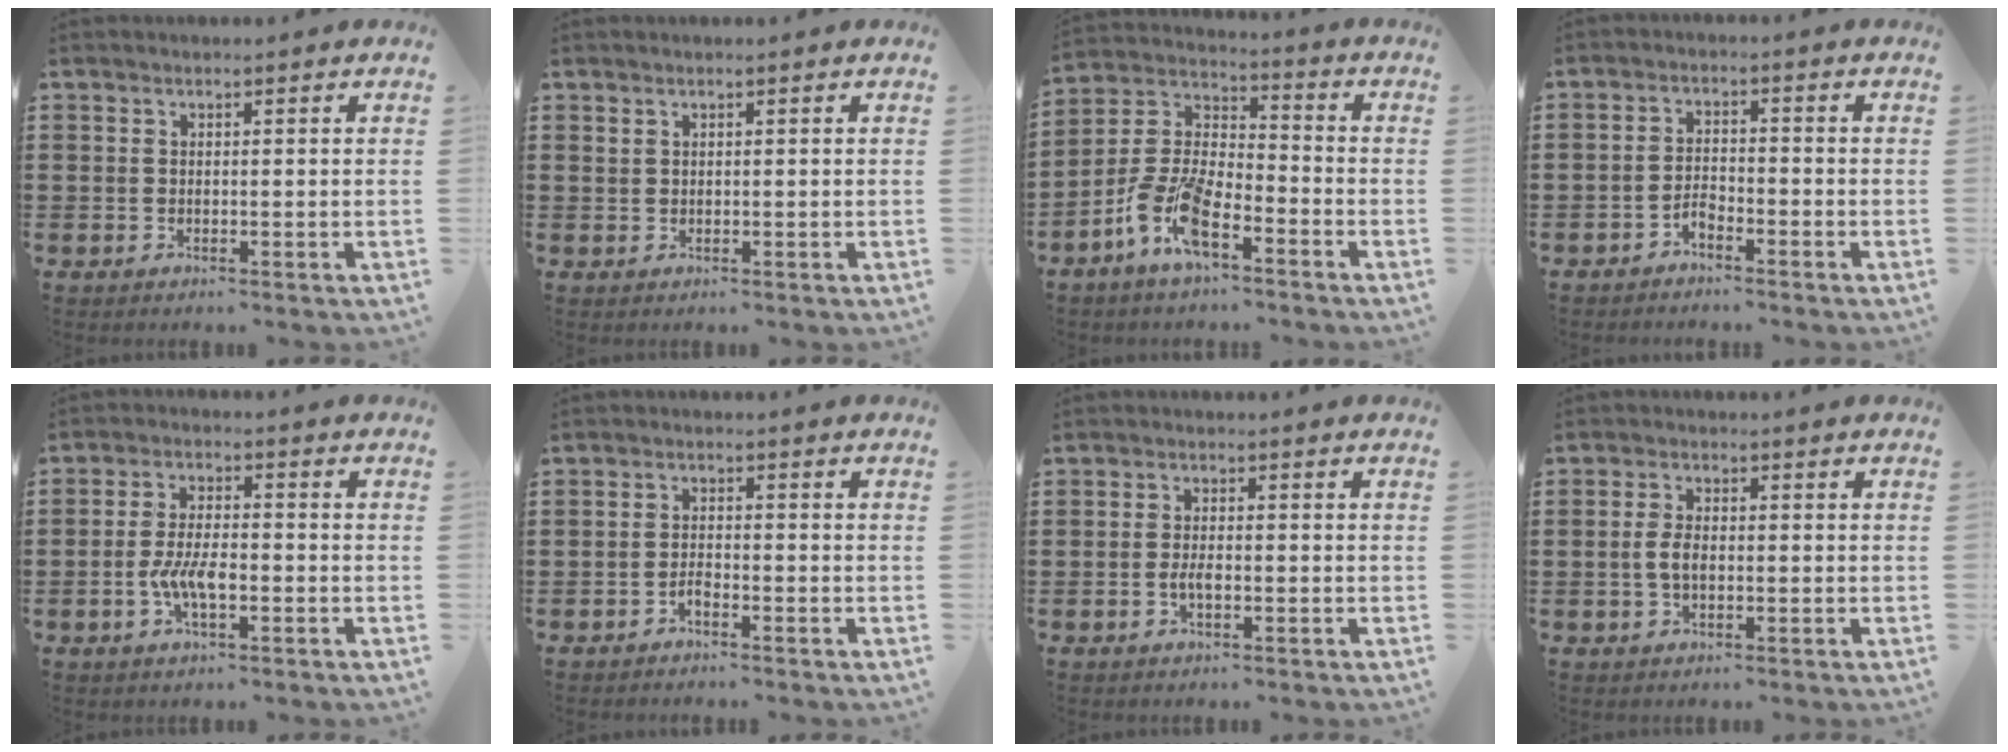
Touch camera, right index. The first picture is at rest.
{"total": 0.7, "force": [0.6, 0.2, 0.1], "torque": [-0.004, -0.001, 0.013]}
{"total": 10.0, "force": [-6.1, 3.6, 7.1], "torque": [-0.176, -0.008, -0.122]}
{"total": 2.2, "force": [-2.0, 0.5, 0.7], "torque": [-0.019, 0.005, -0.042]}
{"total": 5.6, "force": [-1.9, 2.2, 4.8], "torque": [-0.109, -0.003, -0.040]}
{"total": 1.5, "force": [-1.4, 0.3, 0.6], "torque": [-0.015, -0.002, -0.026]}
{"total": 2.2, "force": [-0.9, 0.7, 1.9], "torque": [-0.042, -0.002, -0.018]}
{"total": 3.1, "force": [-0.4, 1.5, 2.7], "torque": [-0.067, -0.002, -0.013]}